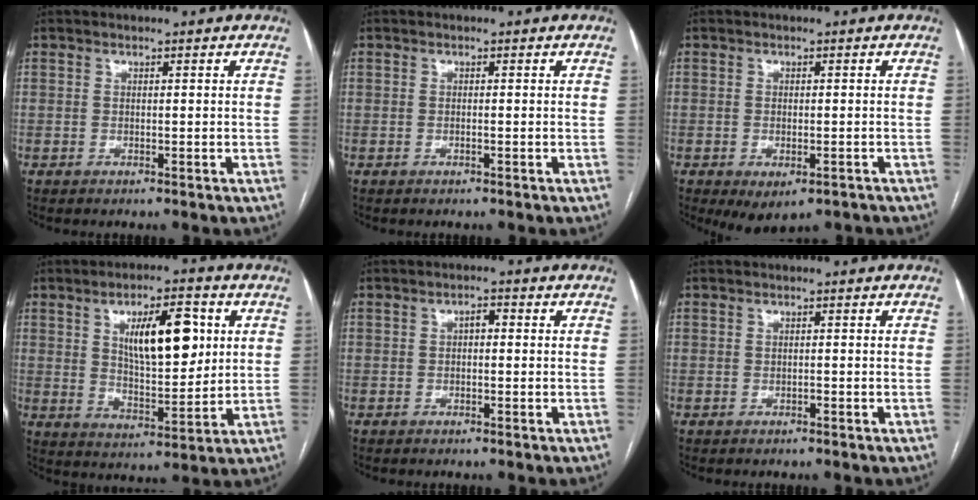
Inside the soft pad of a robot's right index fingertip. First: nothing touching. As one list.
[{"total": 0.0}, {"total": 5.4, "force": [-3.4, 2.4, 3.4], "torque": [-0.042, -0.007, -0.043]}, {"total": 12.0, "force": [3.7, 4.1, 10.6], "torque": [-0.174, 0.005, 0.068]}, {"total": 1.5, "force": [0.0, 0.8, 1.3], "torque": [-0.018, 0.006, -0.002]}, {"total": 0.0}]